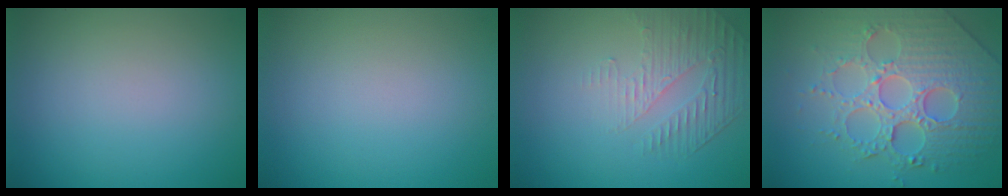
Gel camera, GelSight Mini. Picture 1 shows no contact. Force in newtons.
{"total": 0.0}
{"total": 1.9, "press": 1.3, "slide": 1.3}
{"total": 7.8, "press": 6.1, "slide": 4.8}